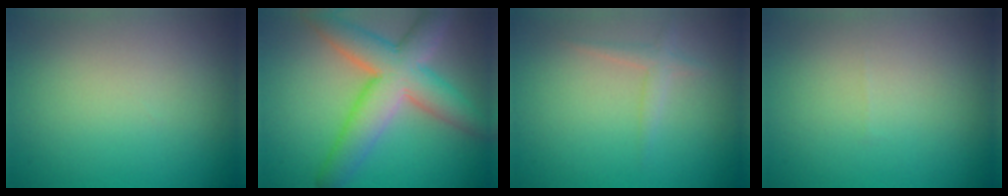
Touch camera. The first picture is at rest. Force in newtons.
{"total": 8.2, "press": 8.1, "slide": 0.4}
{"total": 1.4, "press": 1.4, "slide": 0.0}
{"total": 0.0}